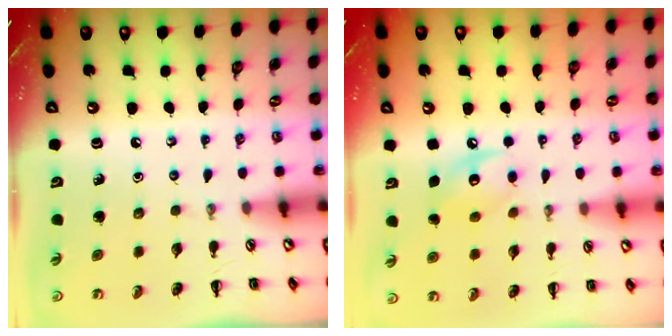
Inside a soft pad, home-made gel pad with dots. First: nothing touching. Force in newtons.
{"total": 8.6, "press": 8.5, "slide": 0.6}